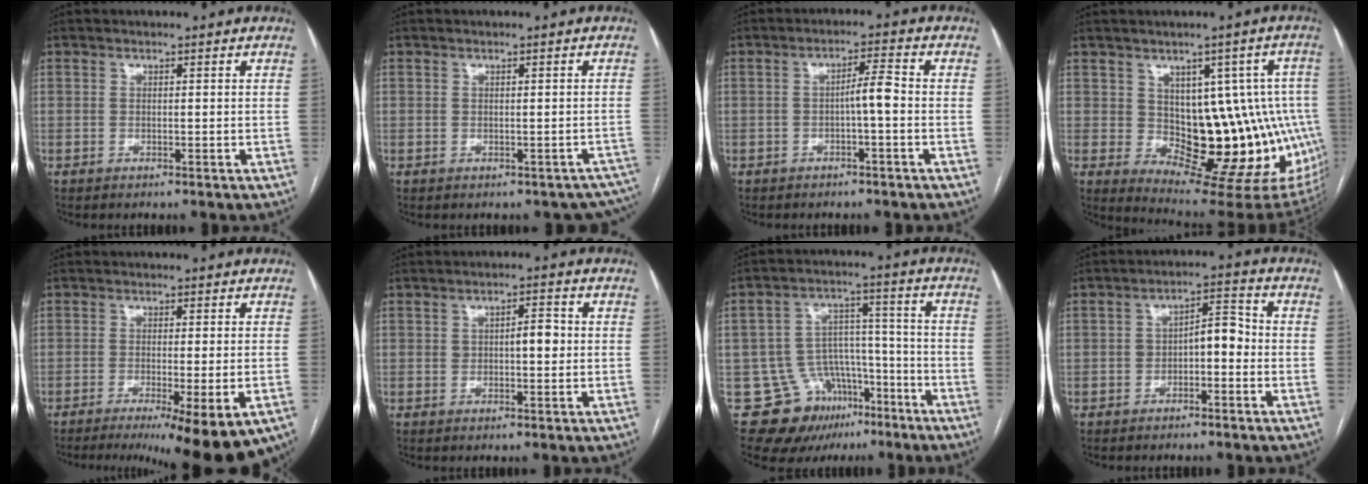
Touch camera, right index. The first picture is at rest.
{"total": 4.9, "force": [-2.9, 3.7, 1.3], "torque": [0.008, 0.019, -0.028]}
{"total": 3.6, "force": [-0.9, 0.1, 3.5], "torque": [-0.054, 0.009, -0.015]}
{"total": 16.1, "force": [-0.5, 8.3, 13.7], "torque": [-0.128, 0.020, 0.013]}
{"total": 13.9, "force": [-9.3, 1.7, 10.2], "torque": [-0.098, -0.026, -0.129]}
{"total": 3.5, "force": [0.2, 1.3, 3.3], "torque": [-0.052, 0.012, 0.004]}
{"total": 12.4, "force": [-7.5, 9.2, 3.4], "torque": [-0.048, 0.066, -0.103]}
{"total": 5.1, "force": [-1.3, 2.2, 4.4], "torque": [-0.073, 0.028, -0.021]}